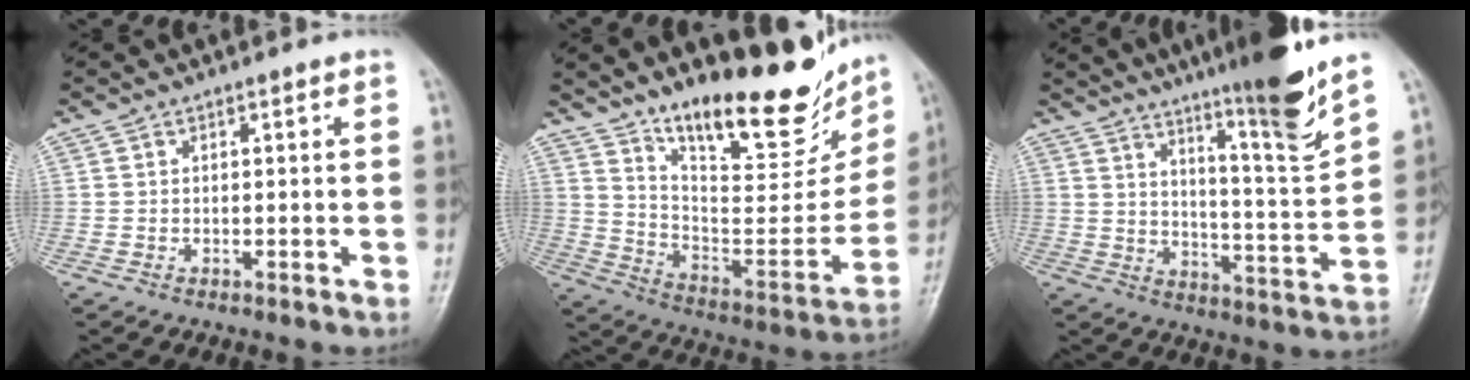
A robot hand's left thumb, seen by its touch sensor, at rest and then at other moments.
{"total": 24.0, "force": [17.7, 7.2, 14.5], "torque": [-0.171, -0.105, 0.283]}
{"total": 15.8, "force": [11.1, 0.7, 11.2], "torque": [-0.151, -0.075, 0.175]}